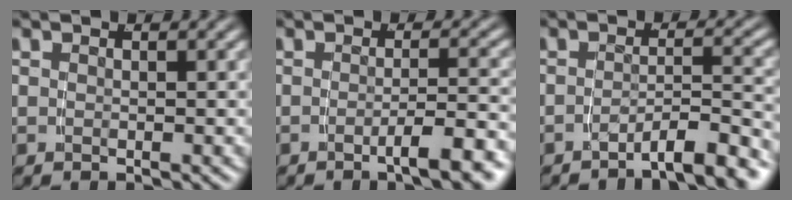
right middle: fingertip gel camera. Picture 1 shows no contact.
{"total": 3.3, "force": [-2.3, -0.2, 2.4], "torque": [-0.030, 0.001, -0.038]}
{"total": 4.8, "force": [-4.1, 0.3, 2.4], "torque": [-0.027, -0.003, -0.065]}